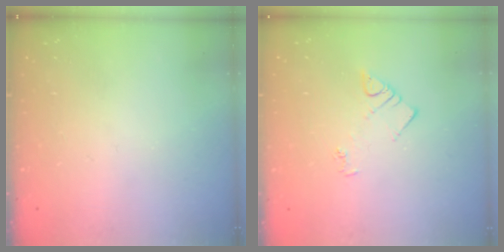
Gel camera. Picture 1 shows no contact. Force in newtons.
{"total": 4.2, "press": 4.2, "slide": 0.5}